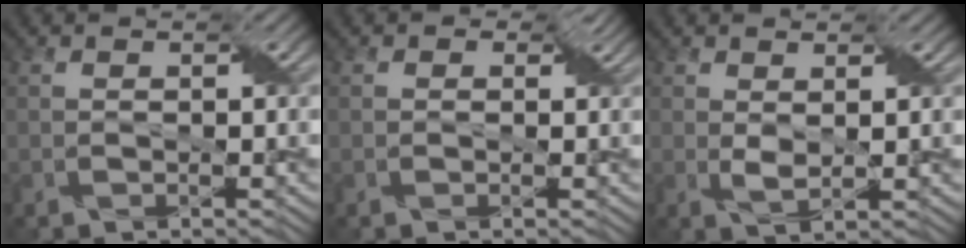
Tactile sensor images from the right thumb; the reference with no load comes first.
{"total": 1.7, "force": [0.5, 1.3, 0.9], "torque": [-0.011, -0.005, 0.004]}
{"total": 2.1, "force": [0.8, 1.0, 1.6], "torque": [-0.038, -0.004, 0.018]}